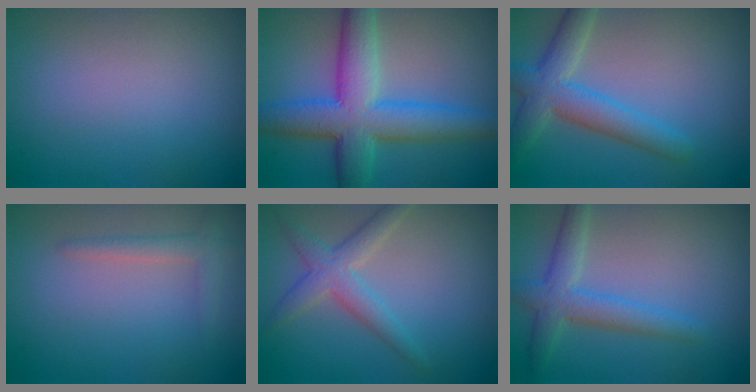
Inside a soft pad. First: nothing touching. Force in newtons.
{"total": 8.0, "press": 8.0, "slide": 0.2}
{"total": 4.8, "press": 4.8, "slide": 0.3}
{"total": 1.6, "press": 1.6, "slide": 0.1}
{"total": 3.1, "press": 3.1, "slide": 0.1}
{"total": 3.7, "press": 3.7, "slide": 0.2}